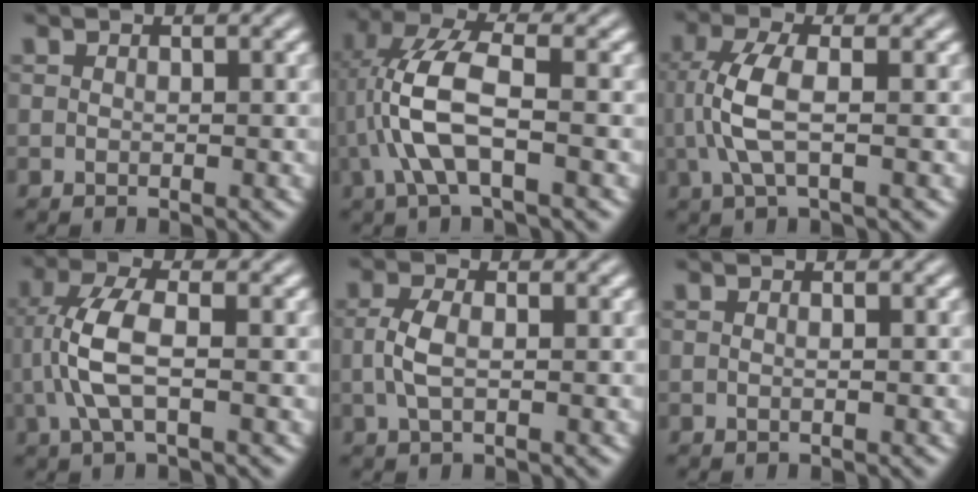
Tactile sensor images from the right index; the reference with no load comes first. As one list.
[{"total": 5.2, "force": [0.1, 1.5, 5.0], "torque": [-0.114, -0.007, 0.008]}, {"total": 3.8, "force": [-0.1, 0.6, 3.7], "torque": [-0.088, -0.007, 0.008]}, {"total": 4.2, "force": [-0.2, 0.8, 4.1], "torque": [-0.094, -0.008, 0.006]}, {"total": 1.9, "force": [-0.1, -0.1, 1.9], "torque": [-0.044, -0.005, 0.006]}, {"total": 0.5, "force": [-0.3, -0.2, 0.4], "torque": [-0.007, -0.001, -0.005]}]